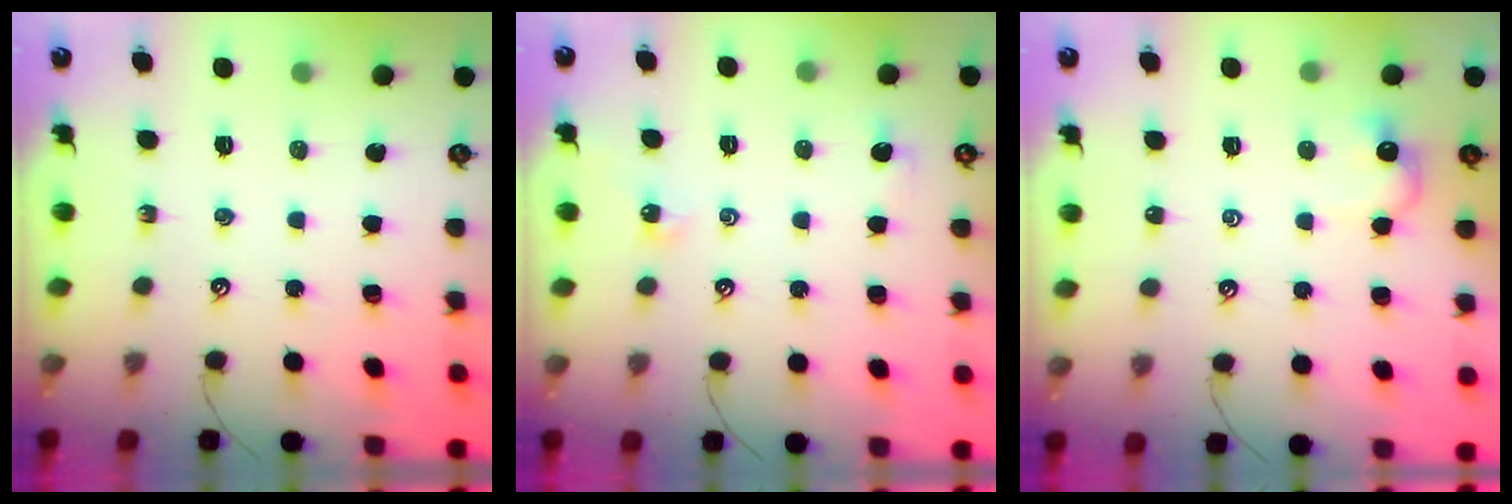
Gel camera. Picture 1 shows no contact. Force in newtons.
{"total": 2.2, "press": 2.2, "slide": 0.4}
{"total": 3.2, "press": 3.1, "slide": 0.6}